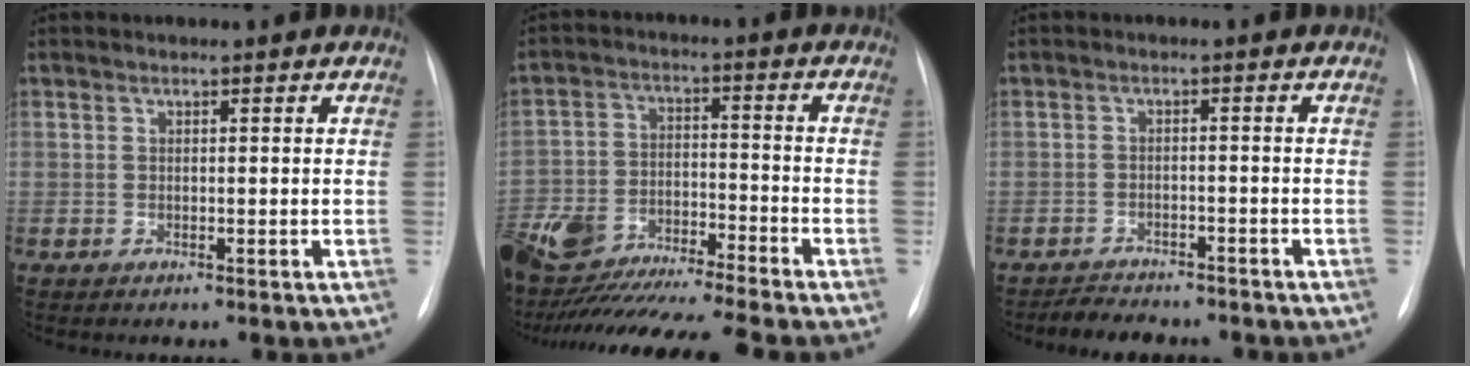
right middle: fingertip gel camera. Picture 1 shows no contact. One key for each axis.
{"total": 21.3, "fx": -19.1, "fy": 1.1, "fz": 9.4, "tx": -0.211, "ty": -0.025, "tz": -0.321}
{"total": 6.2, "fx": -5.6, "fy": 2.0, "fz": 1.8, "tx": -0.038, "ty": -0.005, "tz": -0.074}